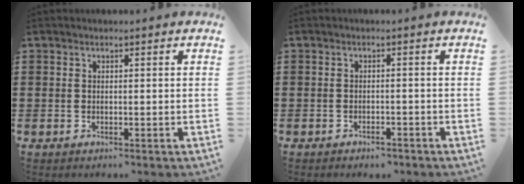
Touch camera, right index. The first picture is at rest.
{"total": 1.4, "force": [-1.3, 0.2, 0.2], "torque": [-0.009, 0.000, -0.029]}